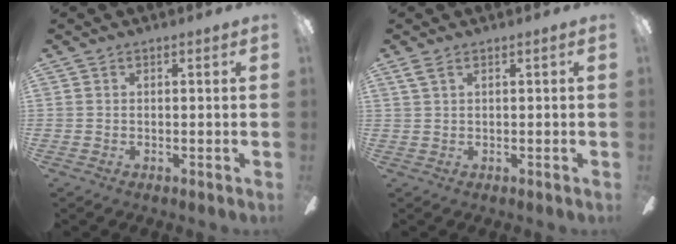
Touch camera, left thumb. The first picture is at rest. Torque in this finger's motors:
{"motor_torque": [0.55, 0.37, 0.72, -0.35, 0.08]}